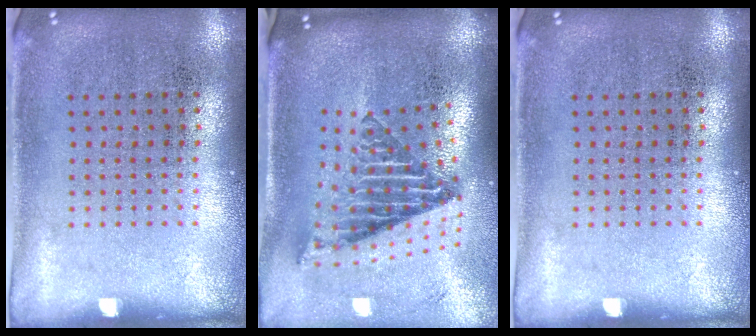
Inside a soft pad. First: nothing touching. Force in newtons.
{"total": 2.8, "press": 1.7, "slide": 2.2}
{"total": 0.0}